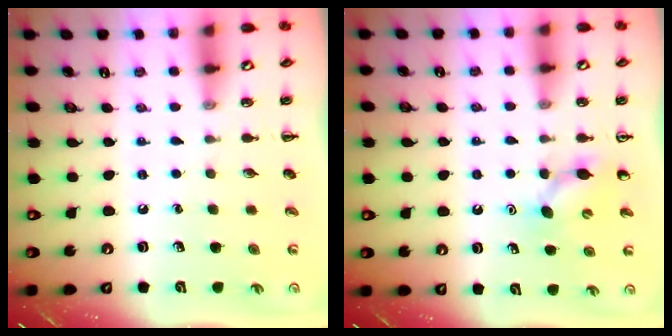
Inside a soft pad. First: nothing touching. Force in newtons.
{"total": 5.9, "press": 5.7, "slide": 1.5}